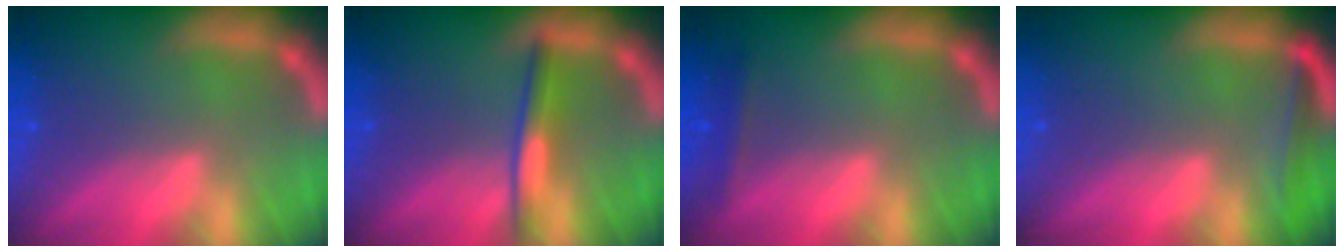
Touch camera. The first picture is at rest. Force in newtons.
{"total": 3.0}
{"total": 1.4}
{"total": 2.5}